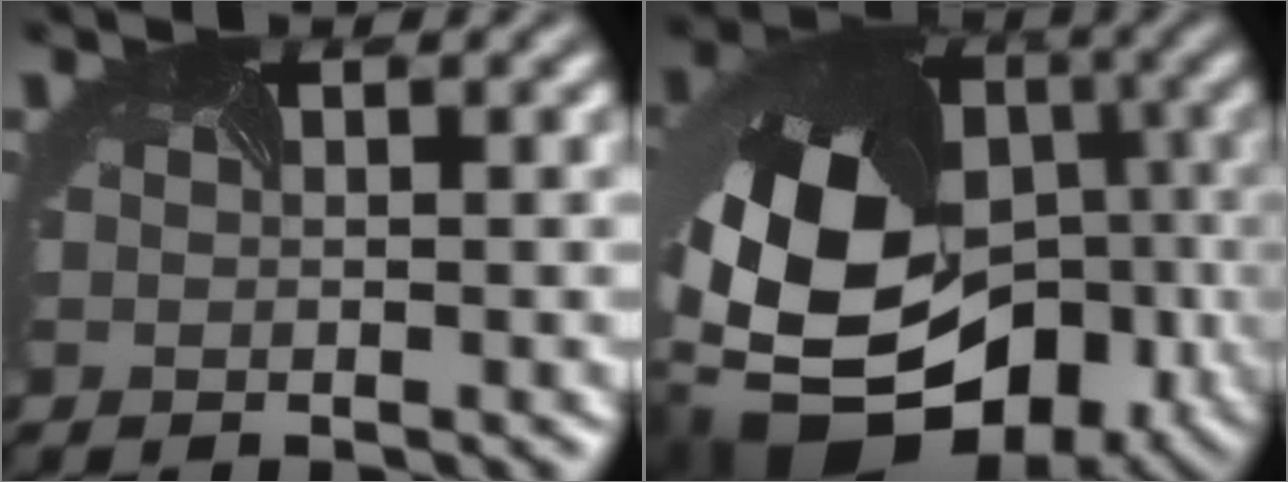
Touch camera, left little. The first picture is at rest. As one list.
[{"total": 19.7, "force": [-4.6, 14.3, 12.6], "torque": [-0.222, -0.033, -0.062]}]